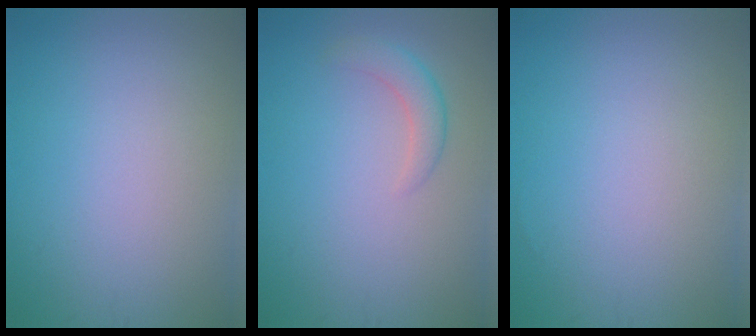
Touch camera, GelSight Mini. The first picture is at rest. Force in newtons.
{"total": 2.0, "press": 2.0, "slide": 0.2}
{"total": 0.0}